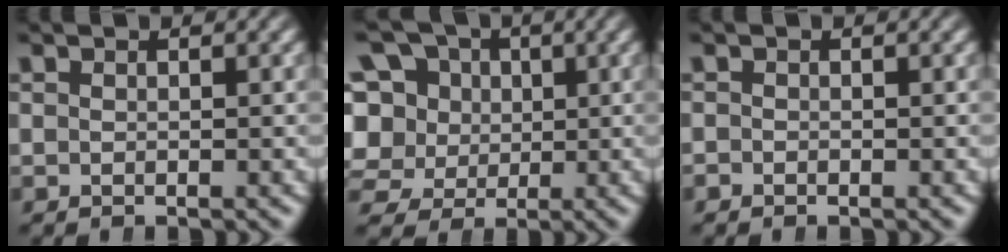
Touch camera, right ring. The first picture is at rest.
{"total": 13.4, "force": [2.1, 11.8, 5.9], "torque": [-0.138, -0.022, 0.026]}
{"total": 0.9, "force": [-0.7, 0.6, -0.1], "torque": [0.001, -0.005, -0.014]}